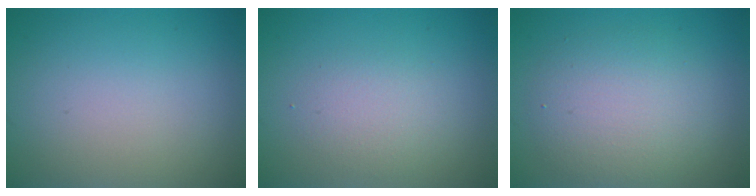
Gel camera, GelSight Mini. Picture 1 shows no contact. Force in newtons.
{"total": 2.1, "press": 2.1, "slide": 0.2}
{"total": 4.8, "press": 4.8, "slide": 0.2}